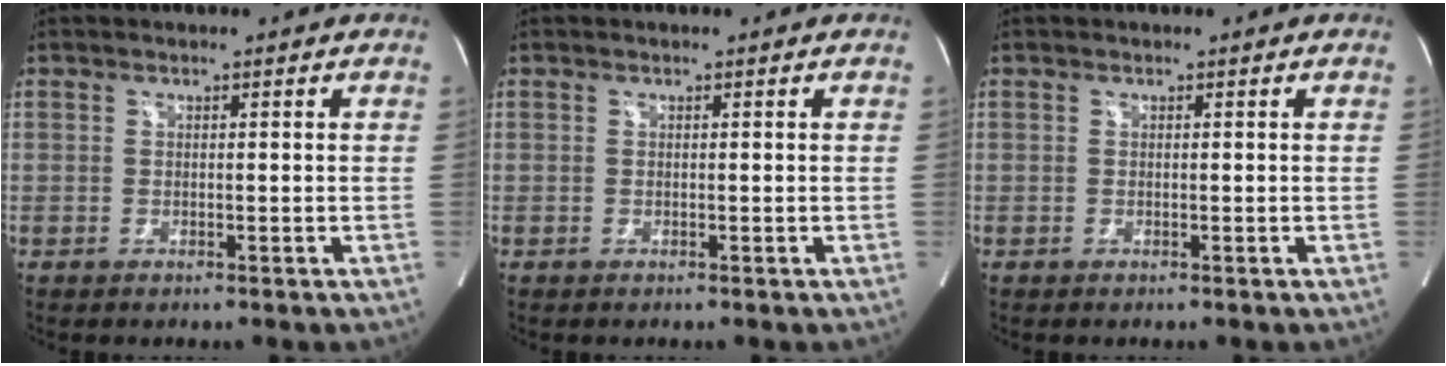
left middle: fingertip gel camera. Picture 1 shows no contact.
{"total": 0.0}
{"total": 0.0}